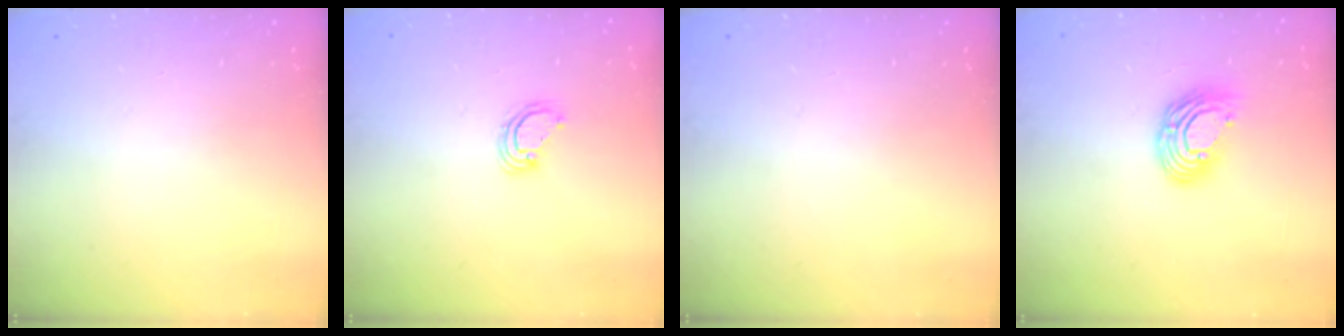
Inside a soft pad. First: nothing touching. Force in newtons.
{"total": 3.9, "press": 3.9, "slide": 0.1}
{"total": 0.0}
{"total": 11.0, "press": 10.9, "slide": 1.1}